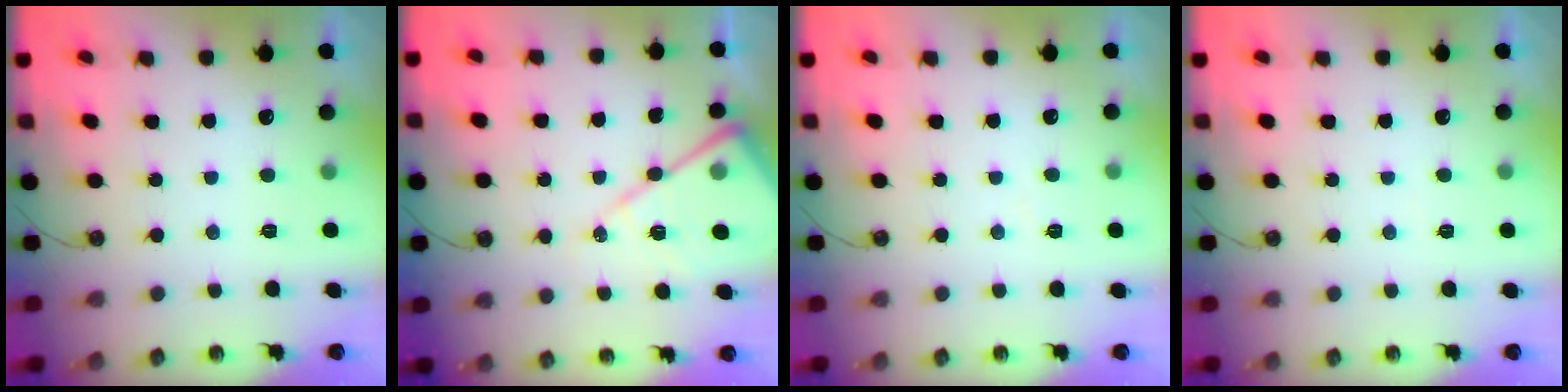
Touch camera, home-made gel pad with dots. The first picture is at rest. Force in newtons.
{"total": 13.8, "press": 13.7, "slide": 1.3}
{"total": 3.4, "press": 3.4, "slide": 0.5}
{"total": 3.1, "press": 3.0, "slide": 0.5}